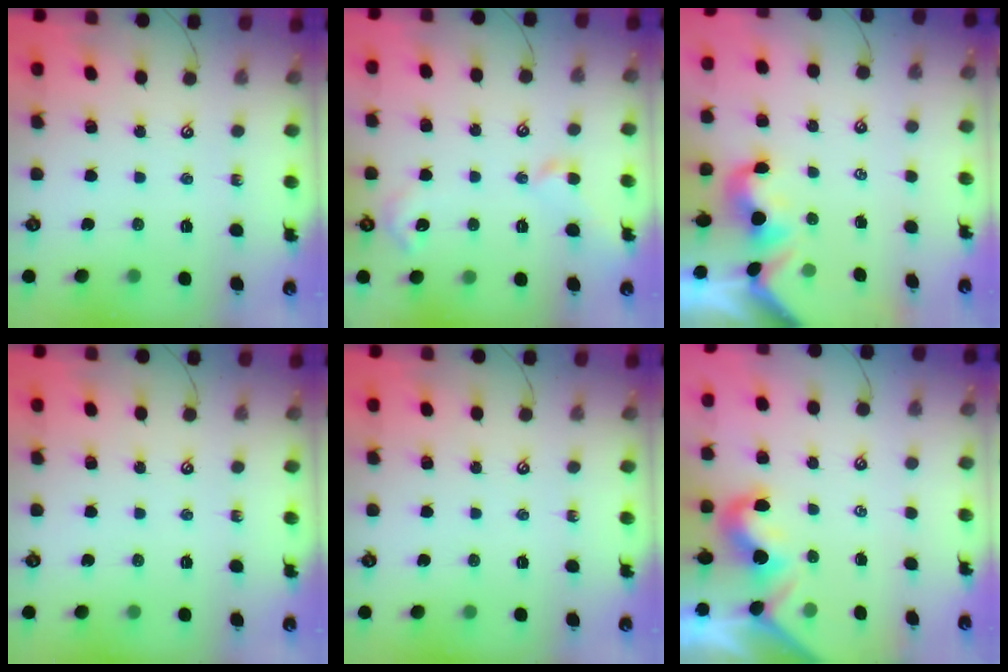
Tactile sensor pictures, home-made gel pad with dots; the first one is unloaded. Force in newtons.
{"total": 3.6, "press": 3.5, "slide": 0.5}
{"total": 1.2, "press": 1.1, "slide": 0.2}
{"total": 0.0}
{"total": 0.0}
{"total": 2.0, "press": 1.9, "slide": 0.6}